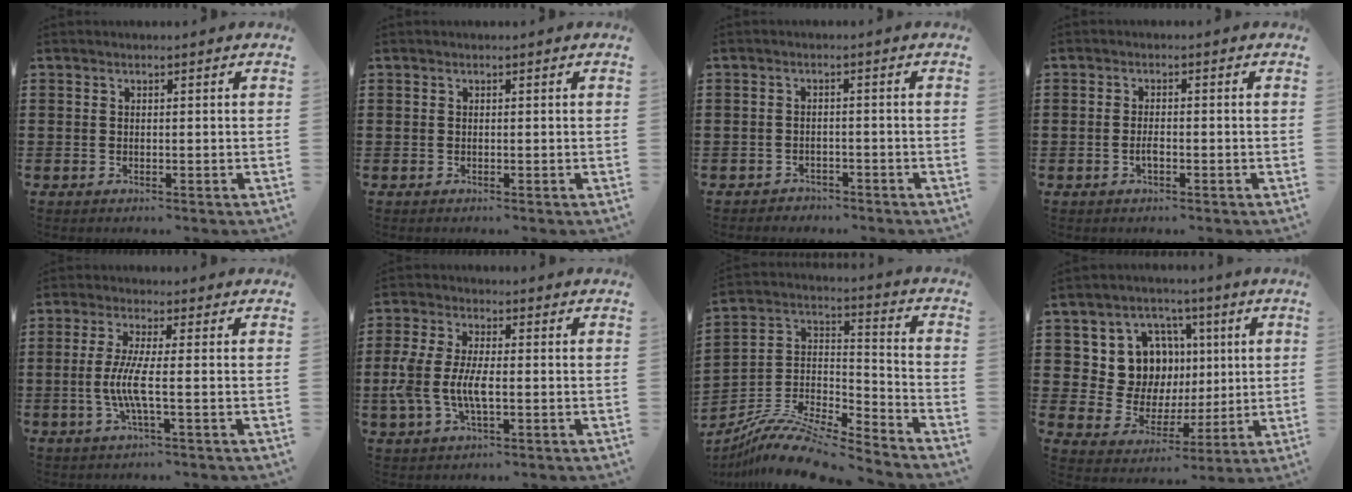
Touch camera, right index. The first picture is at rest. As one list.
[{"total": 0.0}, {"total": 1.6, "force": [-1.5, 0.5, -0.2], "torque": [-0.003, 0.004, -0.034]}, {"total": 1.9, "force": [-0.7, 0.7, 1.7], "torque": [-0.032, 0.000, -0.012]}, {"total": 5.7, "force": [-1.1, 0.4, 5.6], "torque": [-0.129, -0.015, -0.031]}, {"total": 6.9, "force": [-1.2, 3.2, 6.0], "torque": [-0.149, -0.006, -0.032]}, {"total": 10.6, "force": [-9.1, 2.5, 5.0], "torque": [-0.103, 0.021, -0.182]}, {"total": 10.9, "force": [3.2, 9.6, 4.0], "torque": [-0.102, -0.006, 0.068]}]